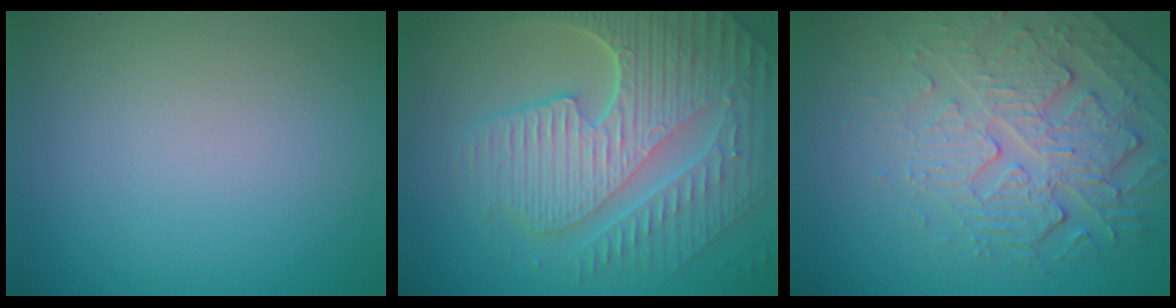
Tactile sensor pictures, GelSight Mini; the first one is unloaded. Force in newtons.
{"total": 9.3, "press": 6.3, "slide": 6.9}
{"total": 4.5, "press": 4.1, "slide": 1.8}